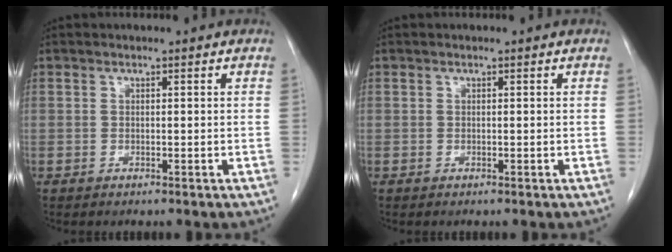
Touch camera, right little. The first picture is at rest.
{"total": 0.0}